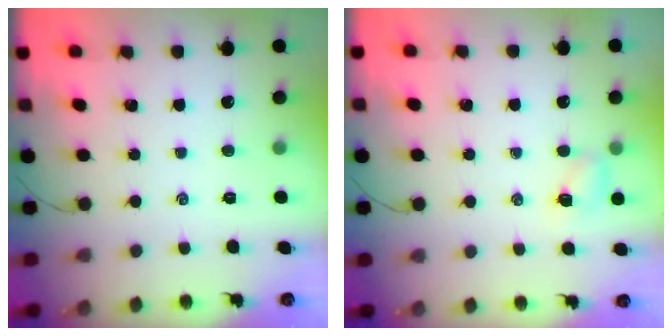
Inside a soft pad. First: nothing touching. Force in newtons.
{"total": 4.9, "press": 4.7, "slide": 1.3}